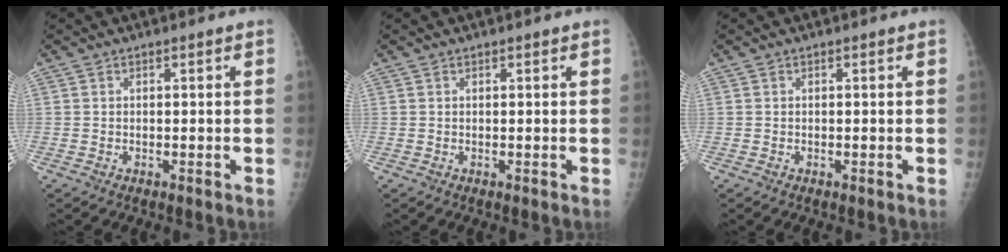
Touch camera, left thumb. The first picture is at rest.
{"total": 0.0}
{"total": 0.0}